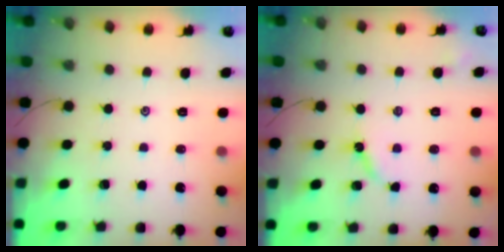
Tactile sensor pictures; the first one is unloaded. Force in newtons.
{"total": 5.5, "press": 5.5, "slide": 0.3}